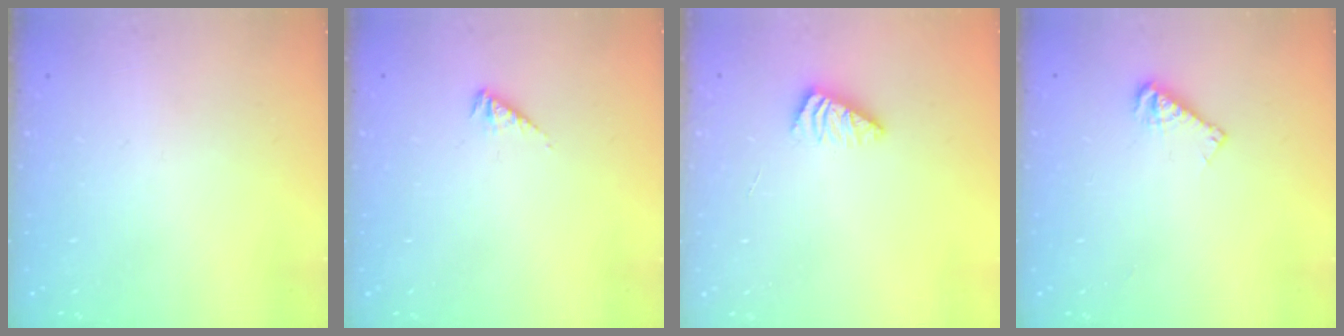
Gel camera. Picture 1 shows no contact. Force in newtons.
{"total": 2.3, "press": 2.3, "slide": 0.5}
{"total": 2.5, "press": 2.4, "slide": 0.4}
{"total": 5.0, "press": 5.0, "slide": 0.0}